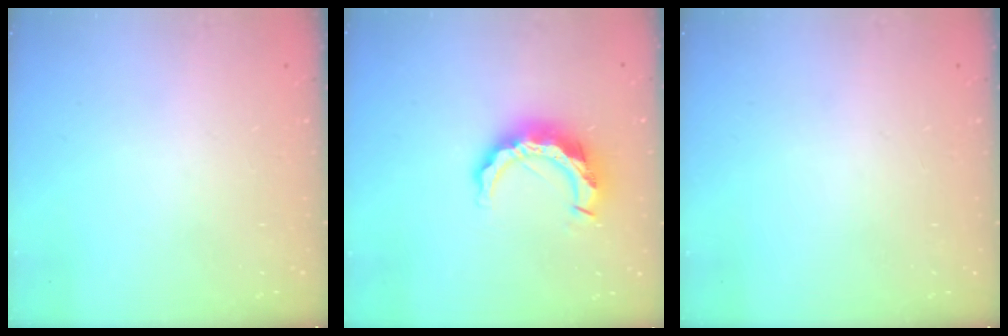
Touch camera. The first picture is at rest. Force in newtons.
{"total": 10.8, "press": 10.8, "slide": 0.9}
{"total": 0.0}